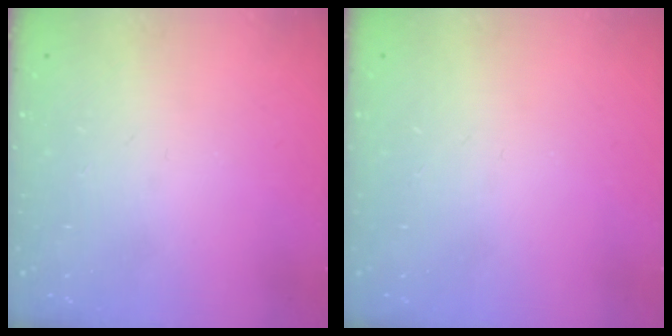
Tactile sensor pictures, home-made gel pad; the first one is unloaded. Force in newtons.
{"total": 0.0}